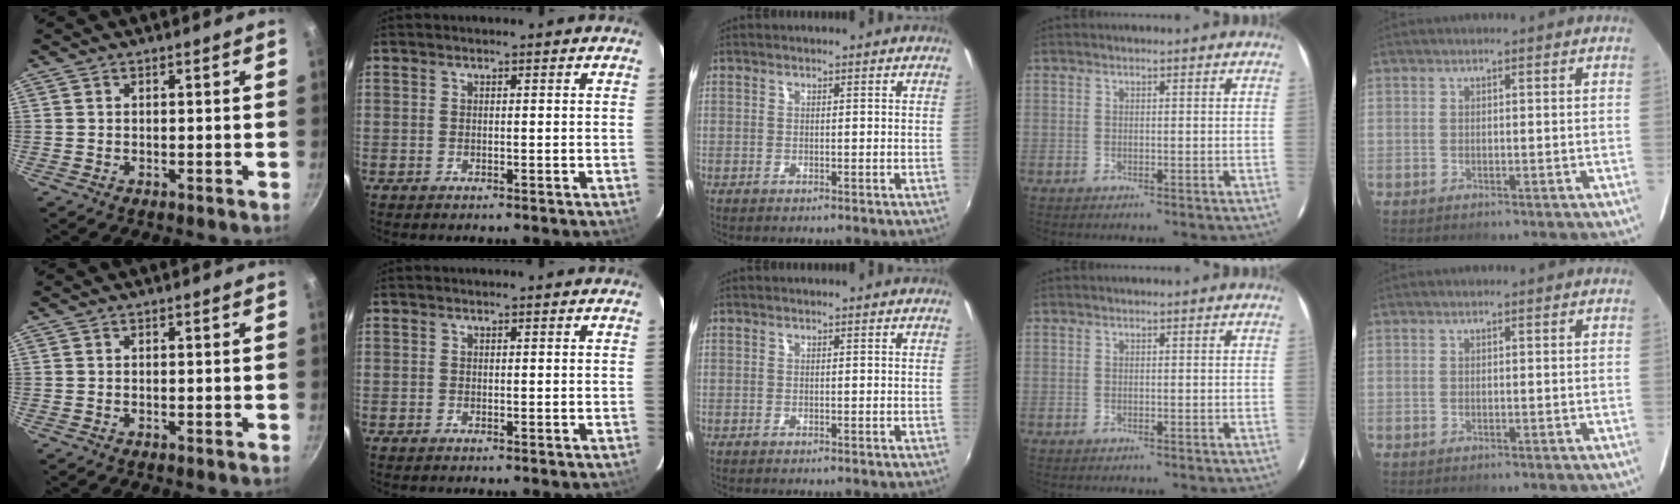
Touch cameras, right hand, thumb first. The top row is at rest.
{}